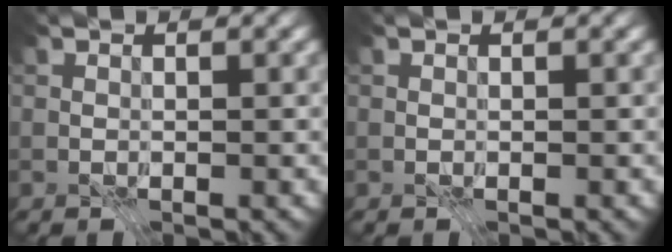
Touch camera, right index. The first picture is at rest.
{"total": 0.0}